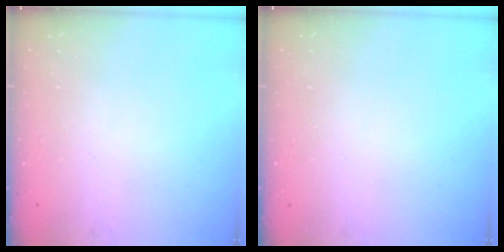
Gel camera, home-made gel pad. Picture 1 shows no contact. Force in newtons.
{"total": 0.0}